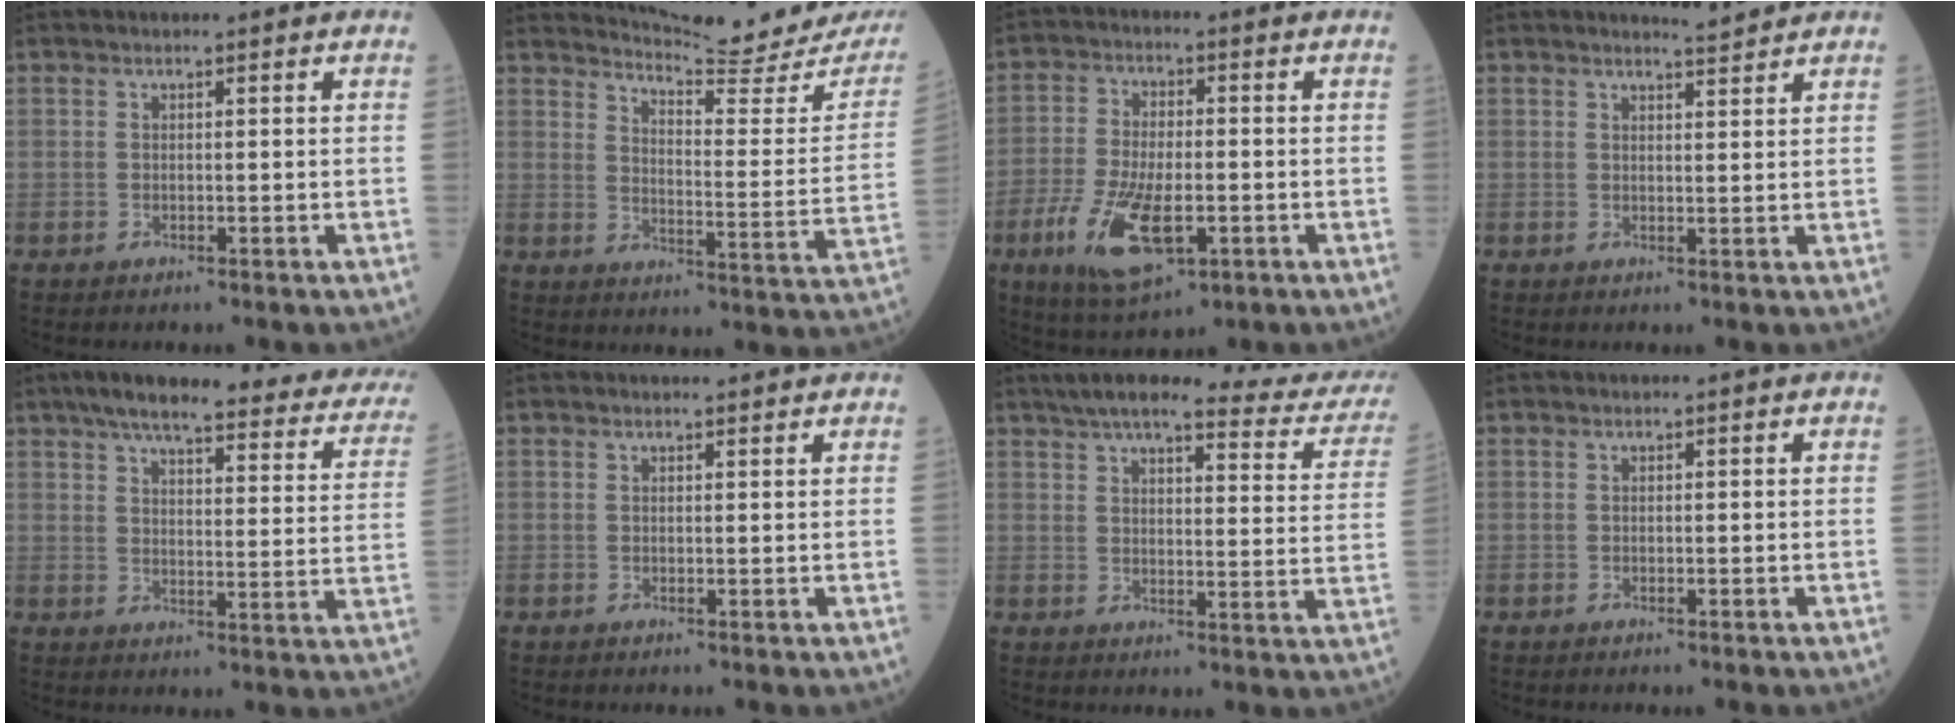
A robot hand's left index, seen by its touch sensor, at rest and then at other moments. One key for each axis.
{"total": 18.1, "fx": 17.7, "fy": 0.3, "fz": 3.9, "tx": -0.058, "ty": -0.104, "tz": 0.211}
{"total": 11.3, "fx": -4.0, "fy": 4.4, "fz": 9.6, "tx": -0.194, "ty": -0.013, "tz": -0.067}
{"total": 2.2, "fx": 2.2, "fy": -0.2, "fz": 0.1, "tx": -0.008, "ty": -0.007, "tz": 0.035}
{"total": 27.4, "fx": 22.4, "fy": 5.1, "fz": 14.8, "tx": -0.201, "ty": -0.011, "tz": 0.261}
{"total": 1.8, "fx": 1.8, "fy": 0.1, "fz": 0.4, "tx": -0.009, "ty": 0.003, "tz": 0.023}
{"total": 24.4, "fx": 21.8, "fy": 3.2, "fz": 10.6, "tx": -0.140, "ty": -0.037, "tz": 0.251}
{"total": 0.0}